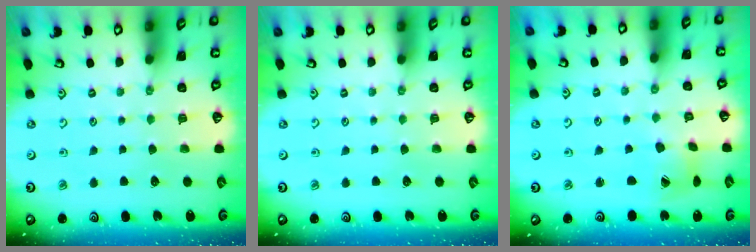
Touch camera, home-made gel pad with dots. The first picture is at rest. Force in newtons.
{"total": 0.0}
{"total": 6.1, "press": 6.1, "slide": 0.5}